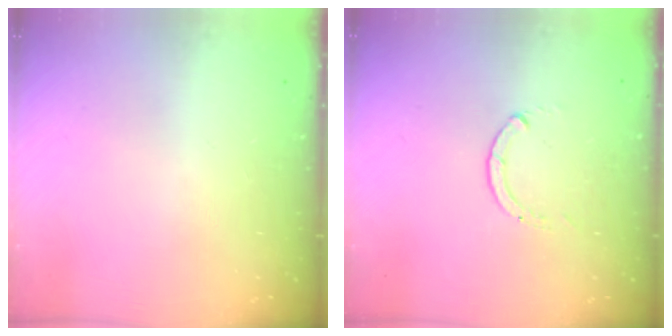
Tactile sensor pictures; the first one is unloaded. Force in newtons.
{"total": 0.0}